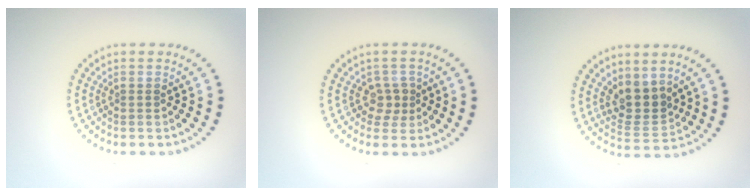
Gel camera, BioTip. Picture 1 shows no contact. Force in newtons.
{"total": 1.8, "press": 1.5, "slide": 1.0}
{"total": 3.4, "press": 2.8, "slide": 1.8}